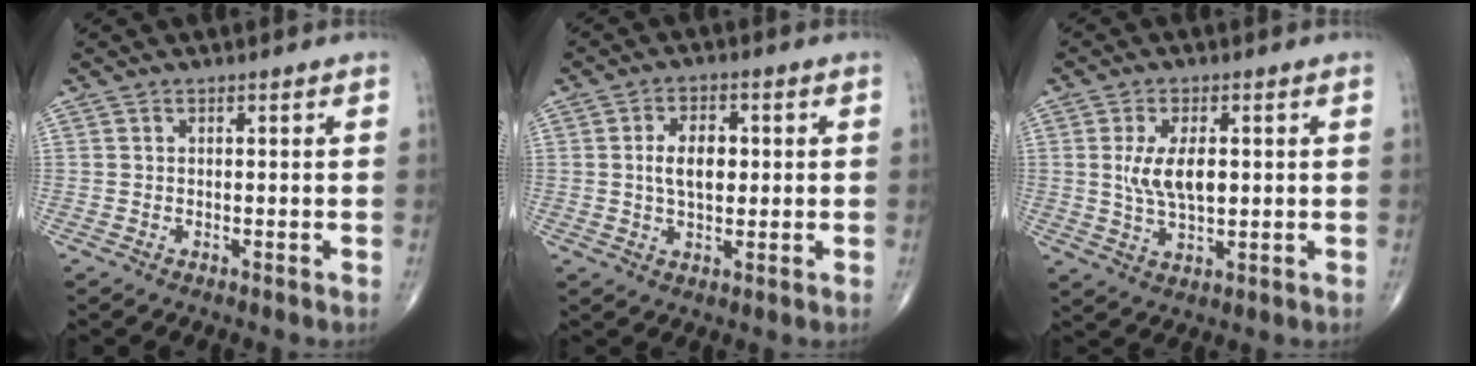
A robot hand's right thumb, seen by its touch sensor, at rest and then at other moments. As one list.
[{"total": 6.5, "force": [0.7, 3.8, 5.2], "torque": [-0.076, 0.003, 0.009]}, {"total": 7.7, "force": [0.9, 3.9, 6.6], "torque": [-0.117, -0.007, 0.021]}]